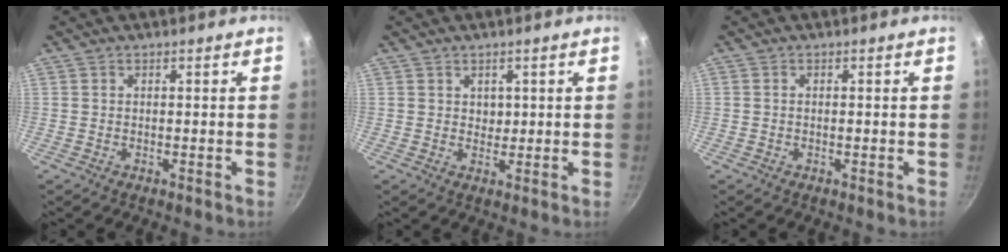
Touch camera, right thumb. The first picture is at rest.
{"total": 1.8, "force": [0.8, 1.5, 0.4], "torque": [0.006, -0.007, 0.013]}
{"total": 0.0}